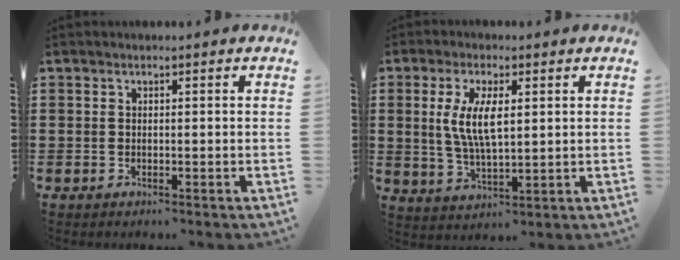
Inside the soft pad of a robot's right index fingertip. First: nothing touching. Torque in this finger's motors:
{"motor_torque": [0.74, 0.37, 0.43, 0.12]}